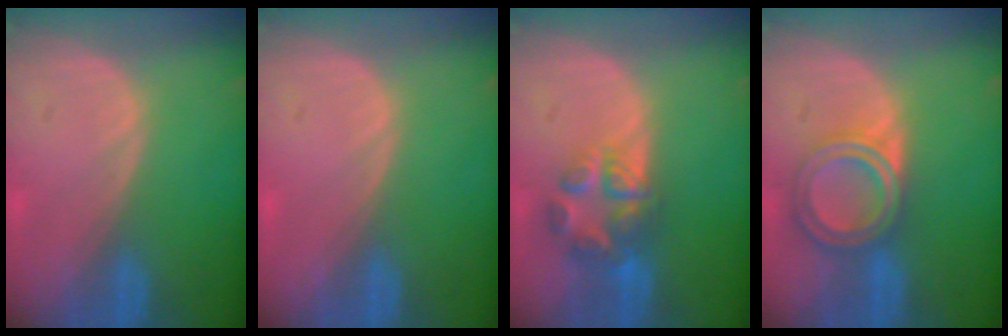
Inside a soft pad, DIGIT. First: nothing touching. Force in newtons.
{"total": 0.5, "press": 0.0, "slide": 0.5}
{"total": 7.0, "press": 5.9, "slide": 3.7}
{"total": 6.9, "press": 6.1, "slide": 3.1}